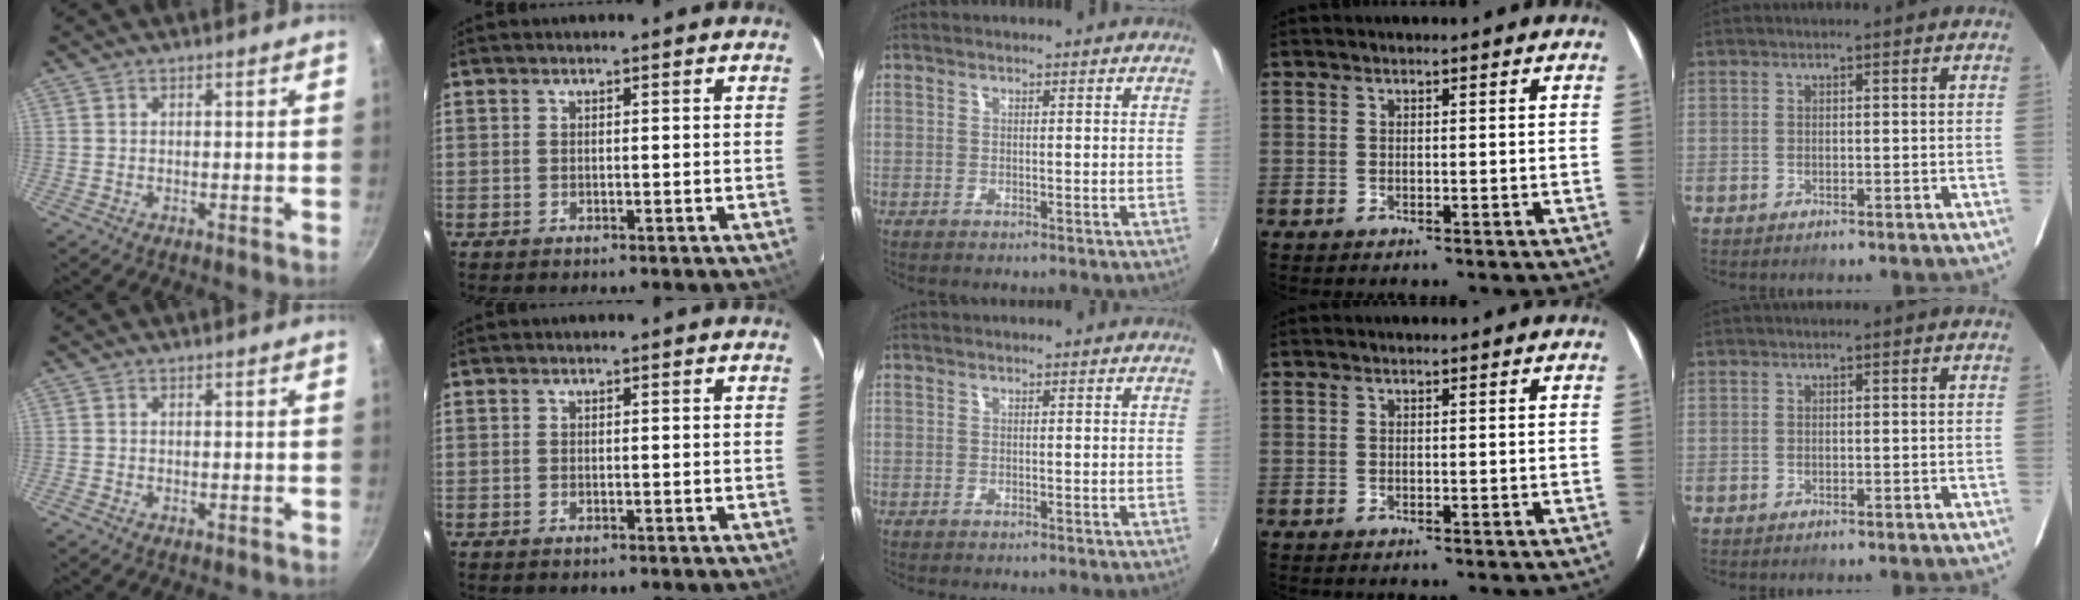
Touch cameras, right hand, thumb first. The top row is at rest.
{}